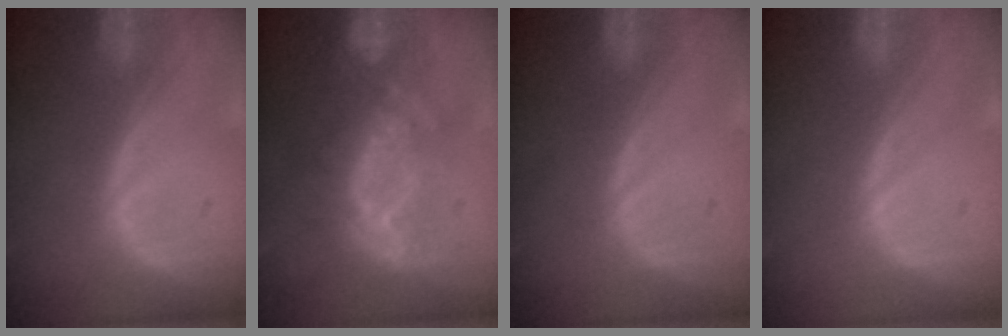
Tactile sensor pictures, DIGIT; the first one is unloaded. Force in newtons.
{"total": 9.5, "press": 8.3, "slide": 4.7}
{"total": 0.0}
{"total": 0.0}